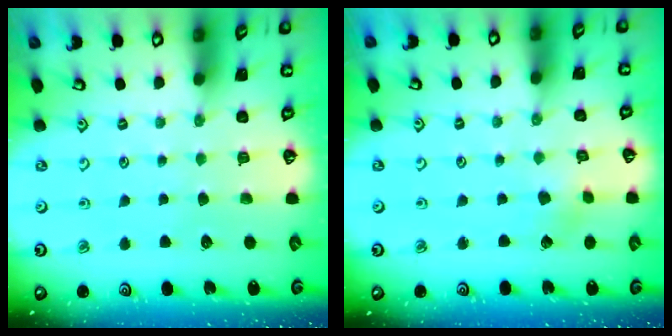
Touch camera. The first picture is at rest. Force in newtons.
{"total": 1.9, "press": 1.9, "slide": 0.2}